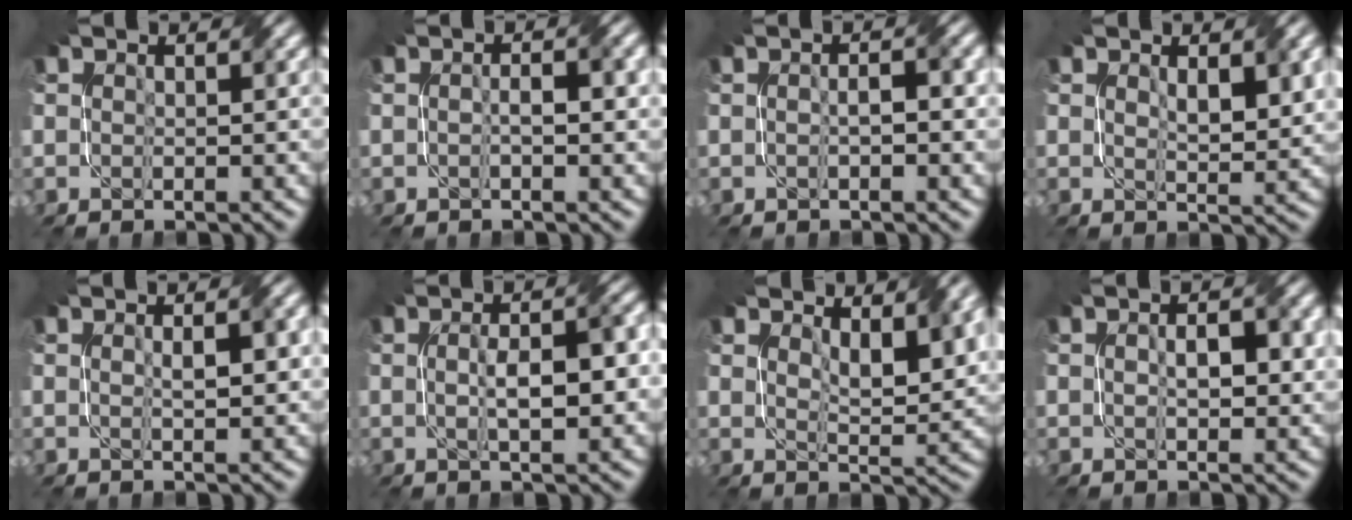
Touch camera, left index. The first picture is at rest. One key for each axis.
{"total": 2.1, "fx": -0.2, "fy": 0.5, "fz": 2.0, "tx": -0.033, "ty": -0.001, "tz": -0.005}
{"total": 2.0, "fx": -0.2, "fy": 0.5, "fz": 1.9, "tx": -0.033, "ty": -0.001, "tz": -0.005}
{"total": 3.2, "fx": 1.0, "fy": 1.2, "fz": 2.8, "tx": -0.050, "ty": -0.004, "tz": 0.022}
{"total": 2.3, "fx": 0.4, "fy": 0.5, "fz": 2.3, "tx": -0.038, "ty": 0.004, "tz": 0.007}
{"total": 5.1, "fx": 0.0, "fy": 1.5, "fz": 4.9, "tx": -0.082, "ty": 0.004, "tz": 0.001}
{"total": 5.0, "fx": 2.6, "fy": 1.7, "fz": 3.9, "tx": -0.066, "ty": -0.002, "tz": 0.049}
{"total": 3.0, "fx": 0.4, "fy": 1.3, "fz": 2.7, "tx": -0.045, "ty": 0.000, "tz": 0.008}